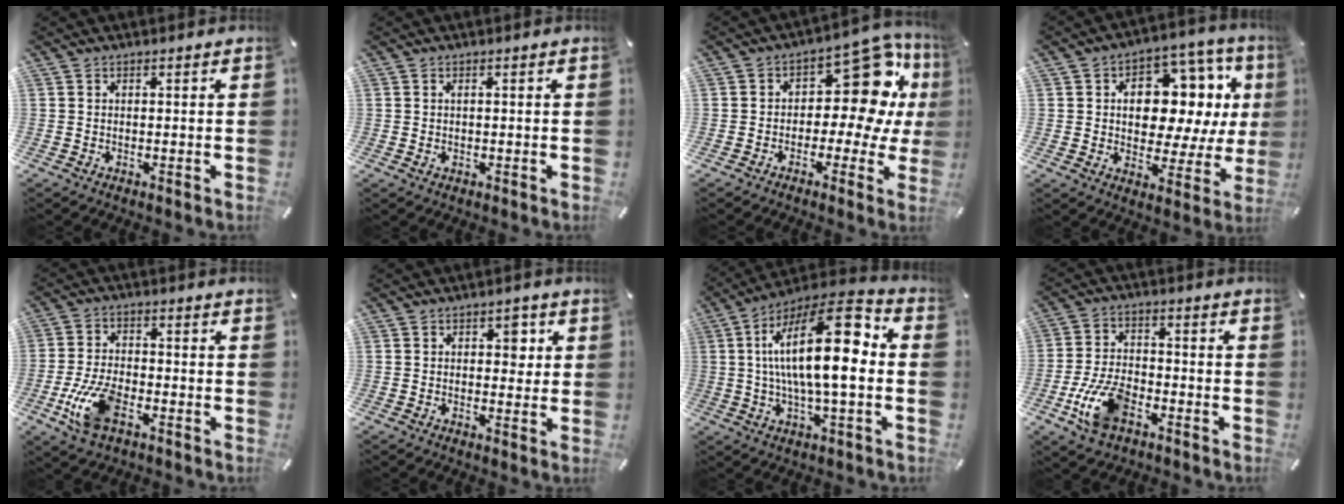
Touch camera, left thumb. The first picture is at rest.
{"total": 0.9, "force": [0.1, 0.5, 0.8], "torque": [-0.017, 0.001, 0.001]}
{"total": 16.0, "force": [5.6, 9.0, 12.0], "torque": [-0.161, -0.043, 0.089]}
{"total": 15.1, "force": [4.1, 10.1, 10.4], "torque": [-0.137, -0.032, 0.073]}
{"total": 10.8, "force": [-4.4, 5.7, 8.1], "torque": [-0.175, 0.008, -0.078]}
{"total": 3.8, "force": [1.0, 2.5, 2.6], "torque": [-0.015, -0.008, 0.006]}
{"total": 22.0, "force": [2.5, 7.6, 20.5], "torque": [-0.362, -0.010, 0.032]}
{"total": 11.7, "force": [-5.6, 6.6, 8.0], "torque": [-0.176, 0.014, -0.102]}